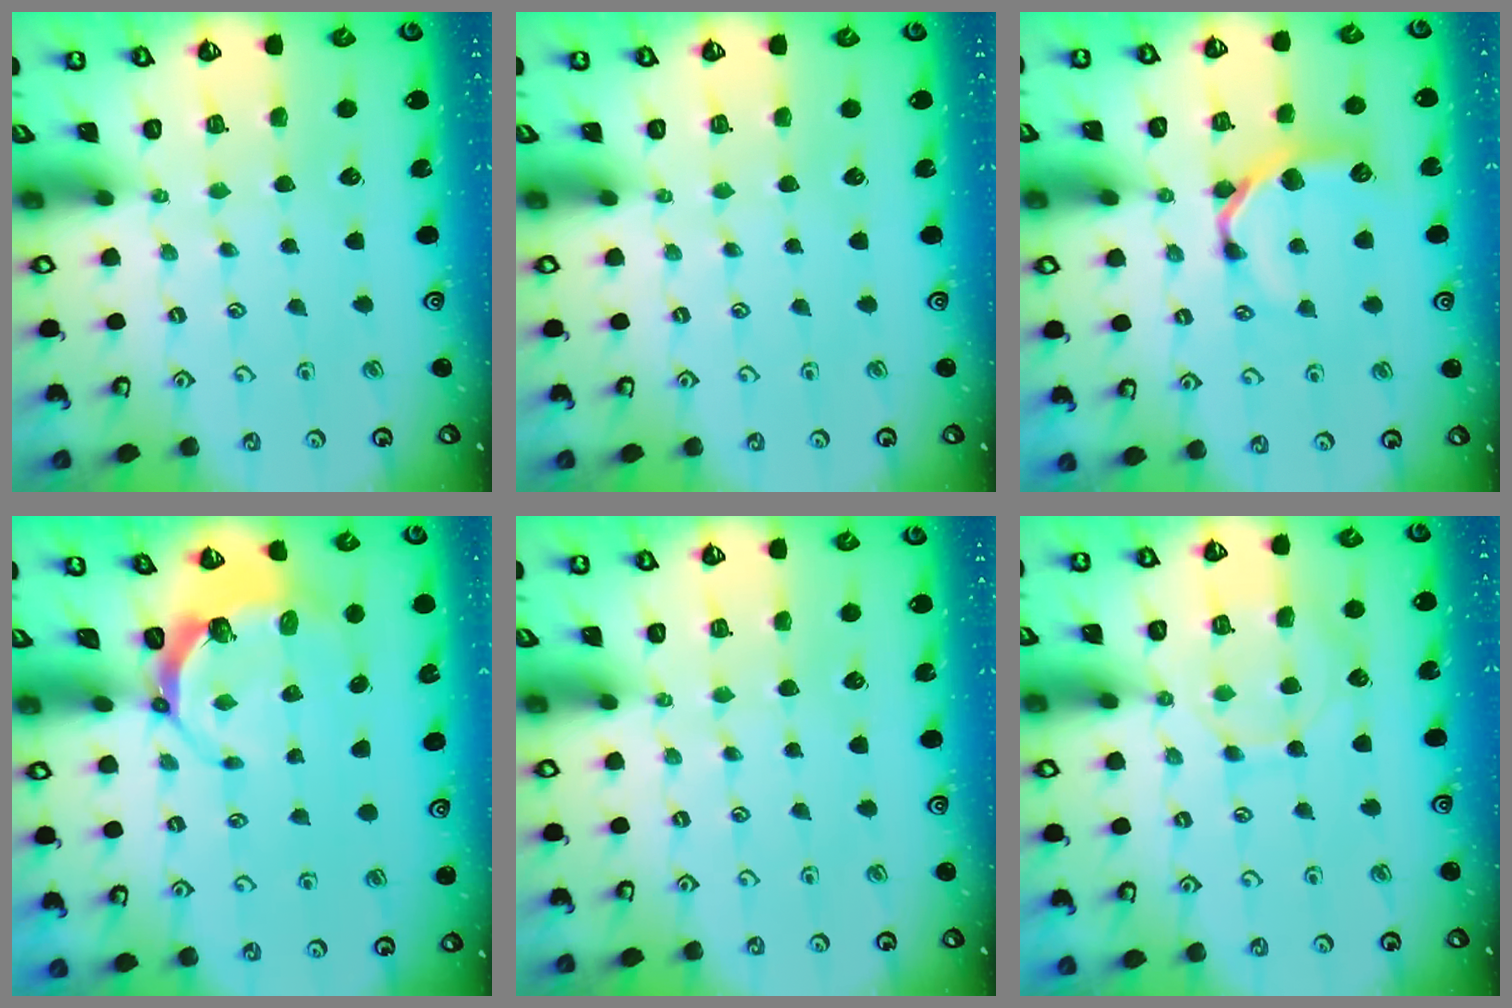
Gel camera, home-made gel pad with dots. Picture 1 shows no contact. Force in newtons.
{"total": 0.0}
{"total": 9.2, "press": 9.2, "slide": 0.3}
{"total": 5.8, "press": 4.7, "slide": 3.4}
{"total": 0.0}
{"total": 8.2, "press": 8.2, "slide": 0.8}